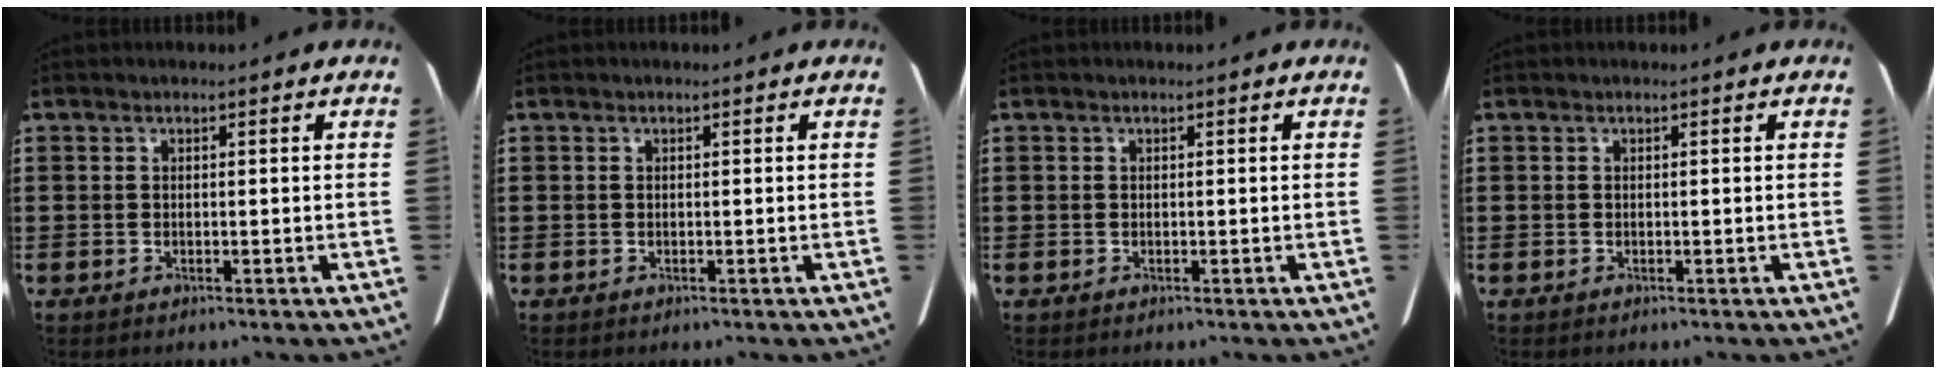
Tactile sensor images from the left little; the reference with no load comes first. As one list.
[{"total": 0.0}, {"total": 0.0}, {"total": 0.0}]